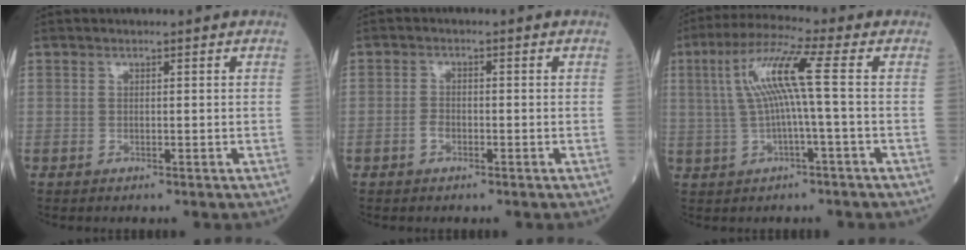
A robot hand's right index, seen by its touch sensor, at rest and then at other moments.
{"total": 1.7, "force": [-0.9, 1.0, 1.0], "torque": [-0.018, 0.005, -0.016]}
{"total": 9.1, "force": [0.9, -0.7, 9.0], "torque": [-0.182, 0.022, 0.020]}